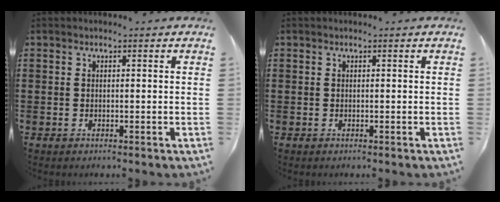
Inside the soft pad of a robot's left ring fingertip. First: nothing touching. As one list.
[{"total": 0.0}]